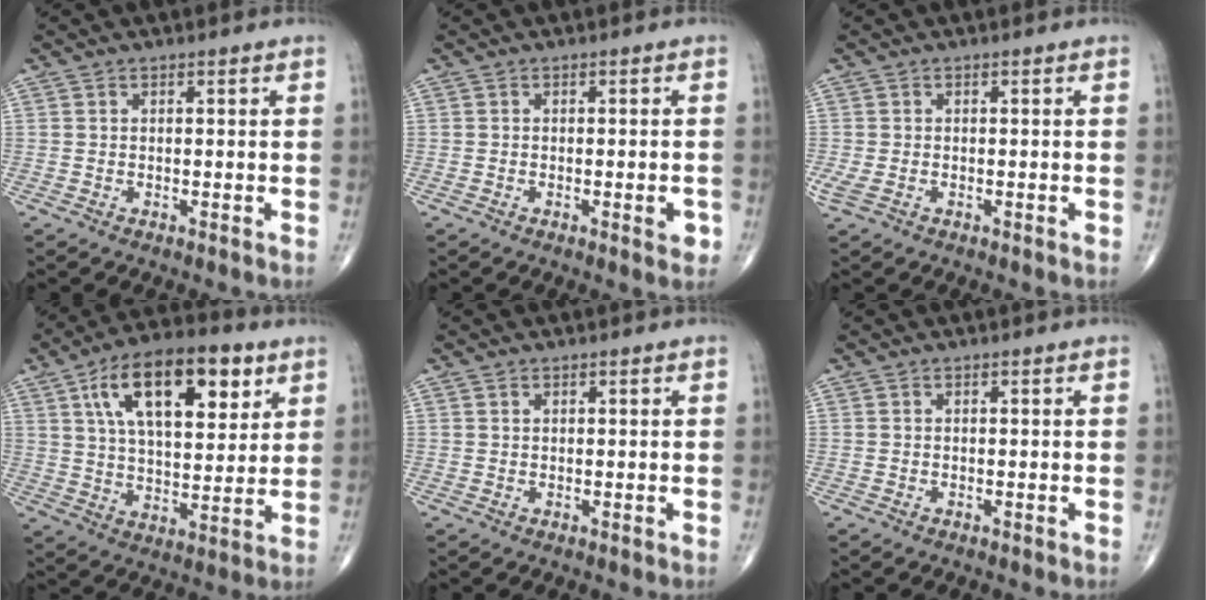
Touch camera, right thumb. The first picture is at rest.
{"total": 2.7, "force": [-0.9, 0.9, 2.4], "torque": [-0.022, 0.000, -0.012]}
{"total": 2.5, "force": [-0.8, 1.4, 1.9], "torque": [-0.054, 0.002, -0.012]}
{"total": 20.3, "force": [8.6, 9.5, 15.7], "torque": [-0.227, -0.019, 0.142]}
{"total": 0.5, "force": [0.4, 0.3, 0.2], "torque": [-0.001, -0.002, 0.005]}
{"total": 0.0}